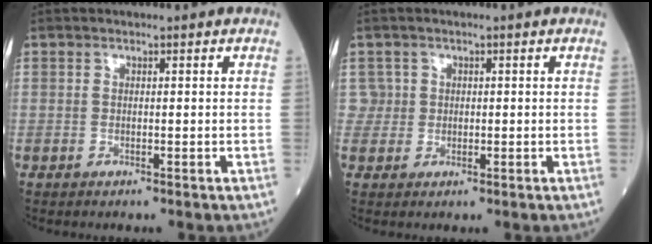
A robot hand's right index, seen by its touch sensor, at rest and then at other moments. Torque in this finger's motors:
{"motor_torque": [-0.24, -0.09, -0.14, -0.05]}